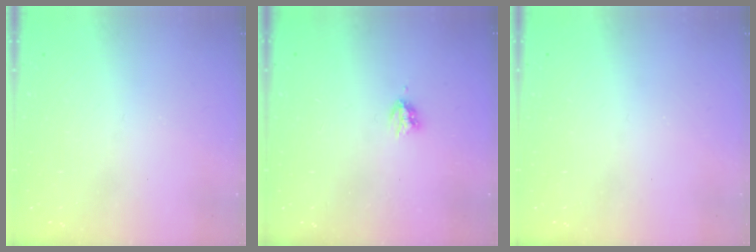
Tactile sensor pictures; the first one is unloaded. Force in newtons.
{"total": 2.9, "press": 2.9, "slide": 0.5}
{"total": 0.0}